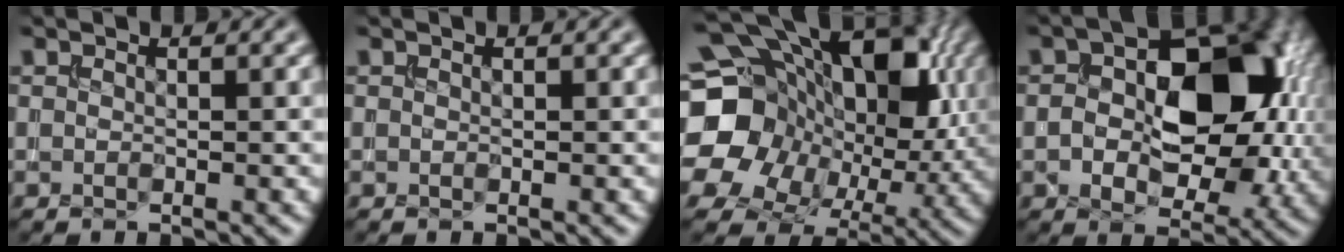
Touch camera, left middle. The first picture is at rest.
{"total": 0.0}
{"total": 22.0, "force": [4.0, 17.2, 13.0], "torque": [-0.263, 0.007, 0.065]}
{"total": 11.8, "force": [0.3, 7.0, 9.5], "torque": [-0.130, 0.013, 0.002]}